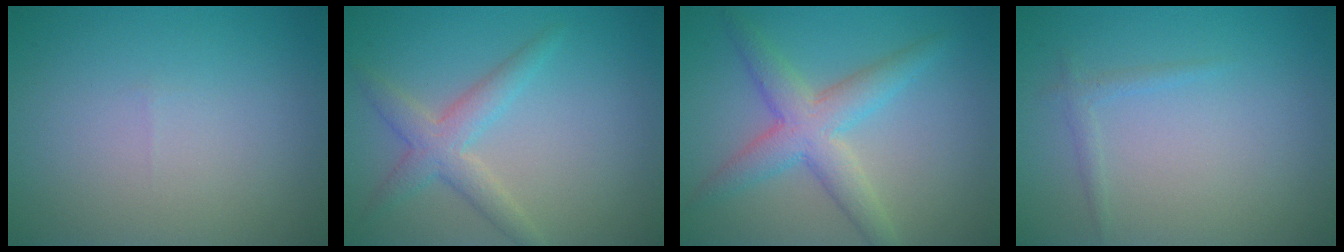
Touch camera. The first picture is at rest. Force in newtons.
{"total": 3.1, "press": 3.1, "slide": 0.1}
{"total": 4.7, "press": 4.7, "slide": 0.3}
{"total": 0.9, "press": 0.9, "slide": 0.1}